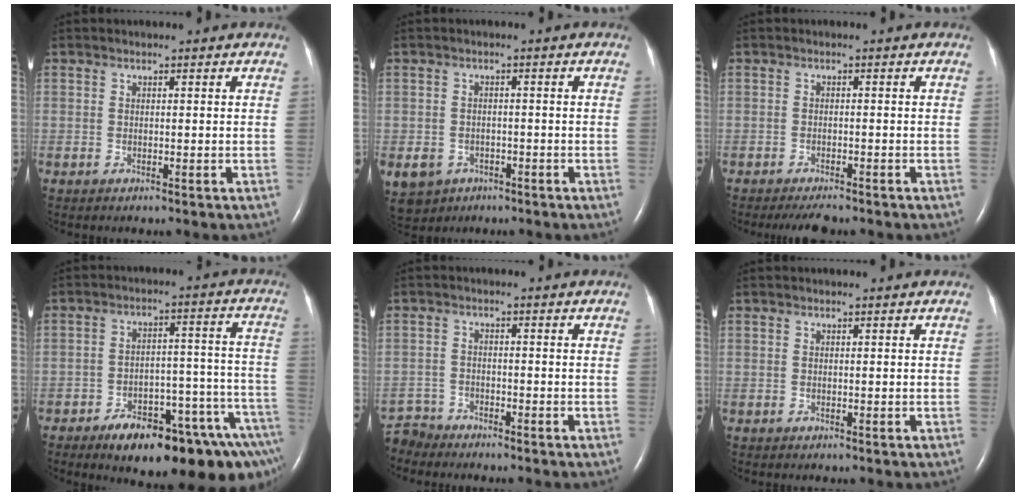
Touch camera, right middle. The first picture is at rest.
{"total": 7.8, "force": [-4.2, 6.3, 2.0], "torque": [-0.060, 0.002, -0.057]}
{"total": 3.6, "force": [-3.1, 0.7, 1.7], "torque": [-0.027, -0.007, -0.044]}
{"total": 18.5, "force": [-13.1, 4.4, 12.3], "torque": [-0.078, 0.043, -0.179]}
{"total": 4.5, "force": [-4.3, 1.0, -0.9], "torque": [0.020, -0.006, -0.086]}
{"total": 0.0}